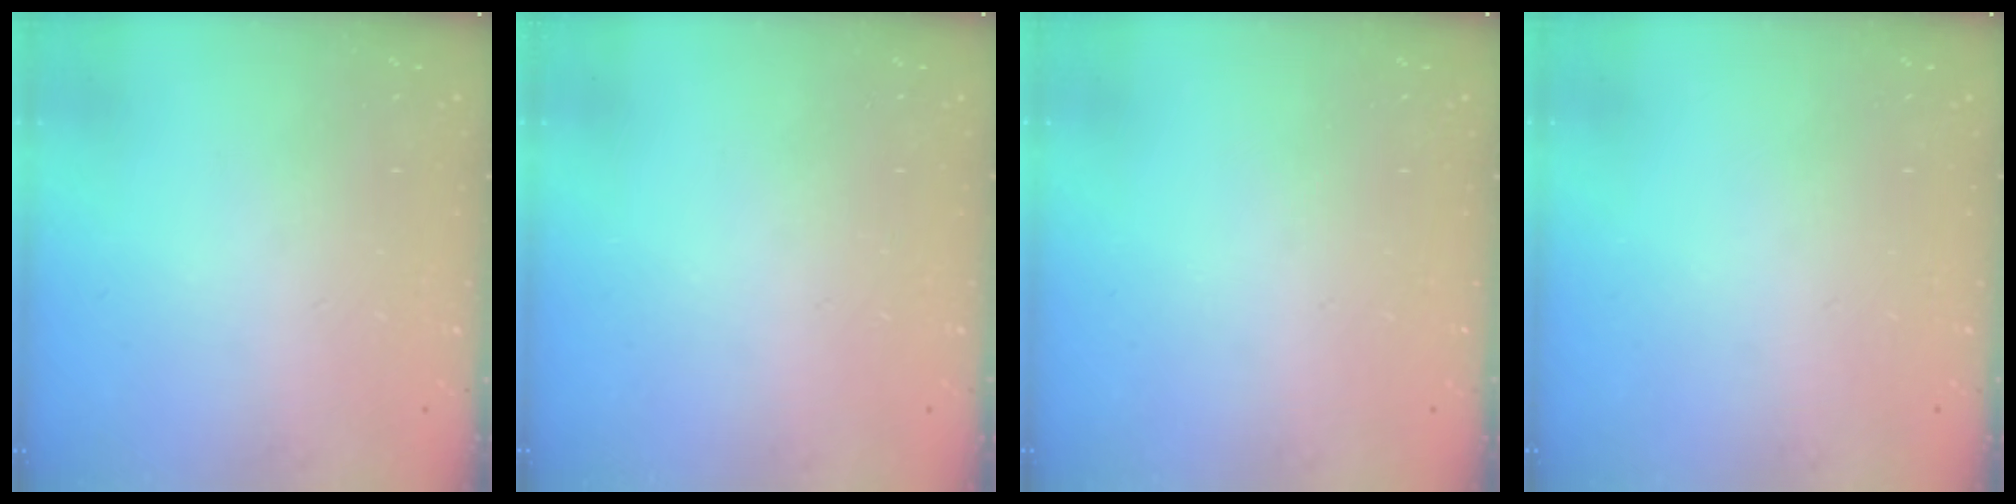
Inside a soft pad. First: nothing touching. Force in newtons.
{"total": 0.0}
{"total": 0.0}
{"total": 0.0}